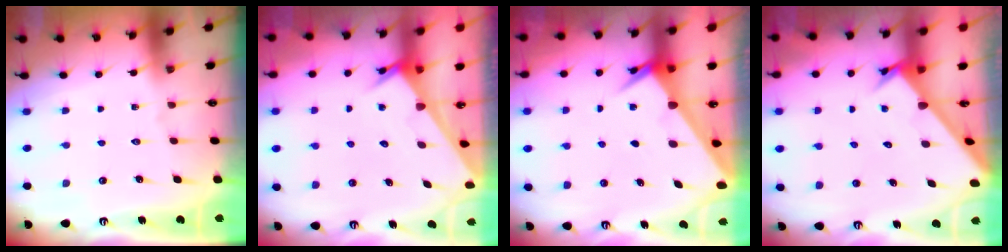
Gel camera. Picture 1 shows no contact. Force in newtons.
{"total": 2.4, "press": 2.4, "slide": 0.1}
{"total": 2.5, "press": 2.5, "slide": 0.2}
{"total": 2.6, "press": 2.6, "slide": 0.3}